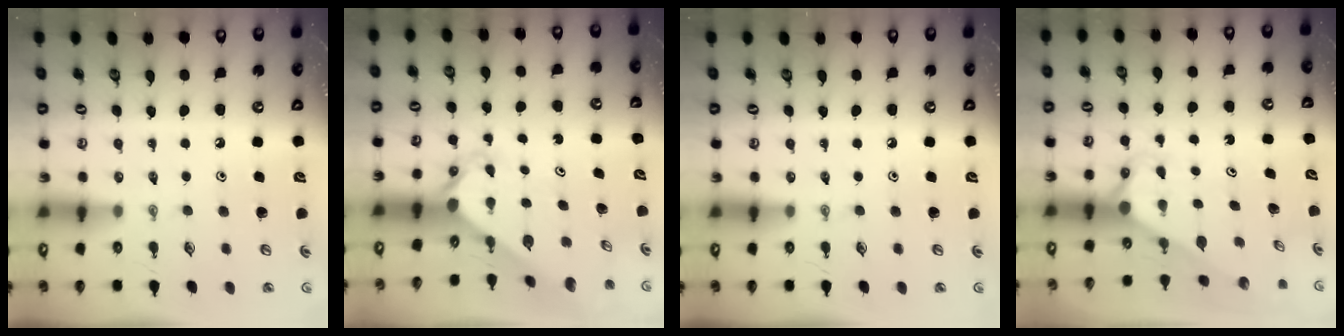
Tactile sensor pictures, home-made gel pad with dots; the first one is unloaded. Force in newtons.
{"total": 2.3, "press": 2.3, "slide": 0.1}
{"total": 0.0}
{"total": 2.9, "press": 2.9, "slide": 0.0}